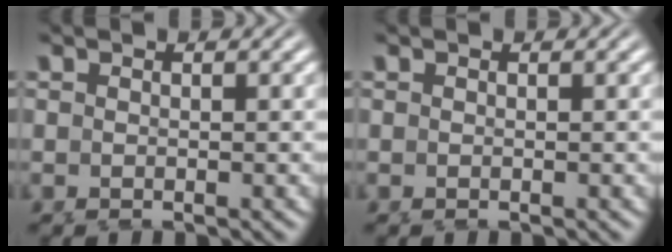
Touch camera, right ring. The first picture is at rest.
{"total": 0.0}